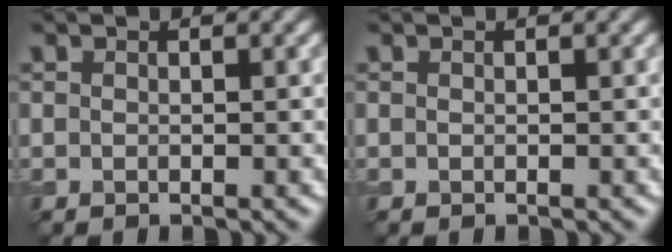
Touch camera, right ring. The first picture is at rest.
{"total": 0.0}